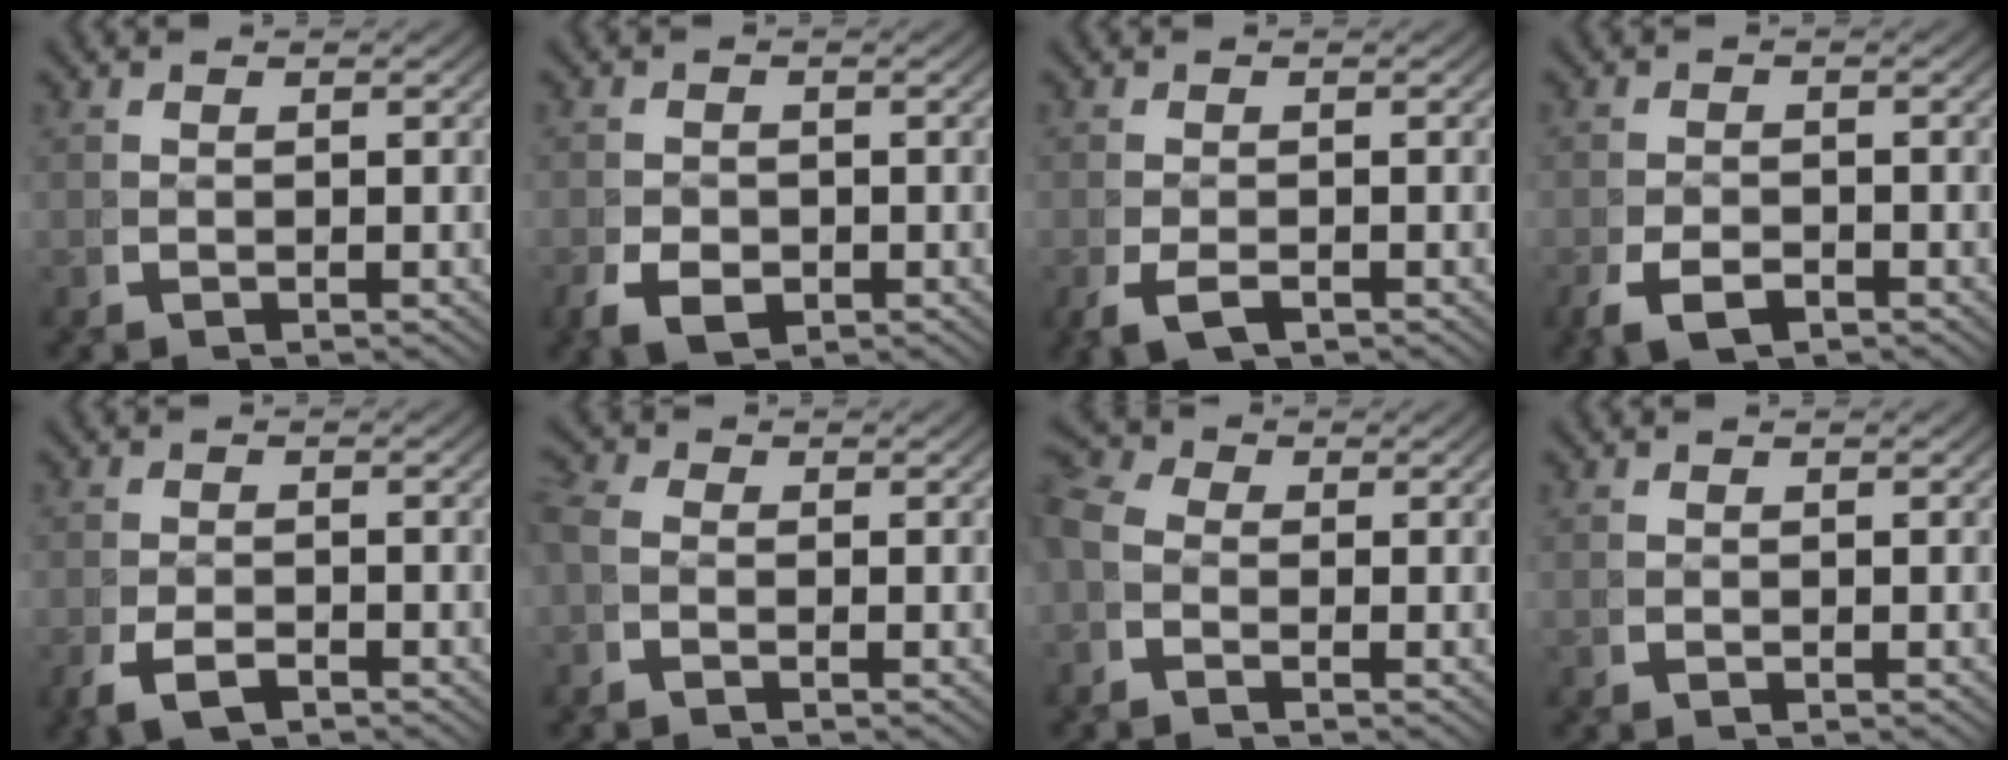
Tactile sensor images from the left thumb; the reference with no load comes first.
{"total": 3.0, "force": [-1.2, 2.1, 1.7], "torque": [-0.034, -0.016, -0.015]}
{"total": 2.3, "force": [-1.3, 1.2, 1.4], "torque": [-0.039, -0.013, -0.014]}
{"total": 2.7, "force": [-1.7, 1.5, 1.5], "torque": [-0.036, -0.011, -0.025]}
{"total": 2.5, "force": [-1.7, 1.2, 1.4], "torque": [-0.035, -0.010, -0.025]}
{"total": 2.2, "force": [-0.5, 1.8, 1.1], "torque": [-0.027, -0.001, -0.018]}
{"total": 3.8, "force": [-0.1, 3.2, 2.0], "torque": [-0.040, 0.000, -0.019]}
{"total": 0.0}